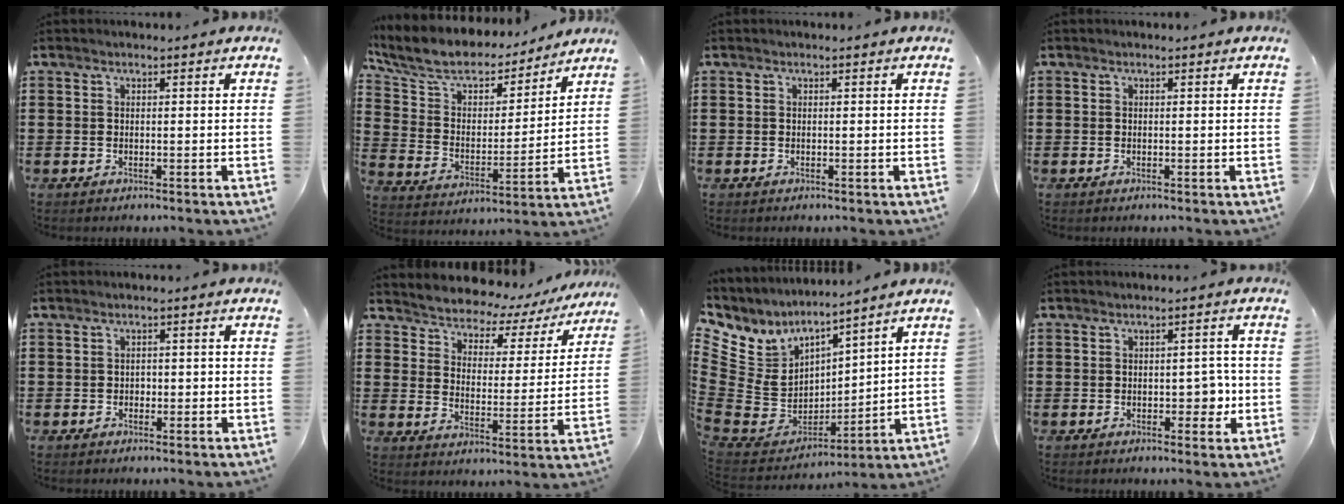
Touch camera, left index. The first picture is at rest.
{"total": 8.1, "force": [6.8, 3.2, 2.9], "torque": [-0.093, -0.042, 0.117]}
{"total": 0.0}
{"total": 0.0}
{"total": 1.0, "force": [-0.6, 0.7, 0.4], "torque": [-0.012, 0.002, -0.013]}
{"total": 4.2, "force": [4.2, 0.7, -0.1], "torque": [-0.027, -0.043, 0.064]}
{"total": 6.9, "force": [3.8, 5.7, 0.8], "torque": [-0.069, -0.046, 0.076]}
{"total": 4.2, "force": [-0.8, 2.2, 3.4], "torque": [-0.045, 0.000, -0.020]}